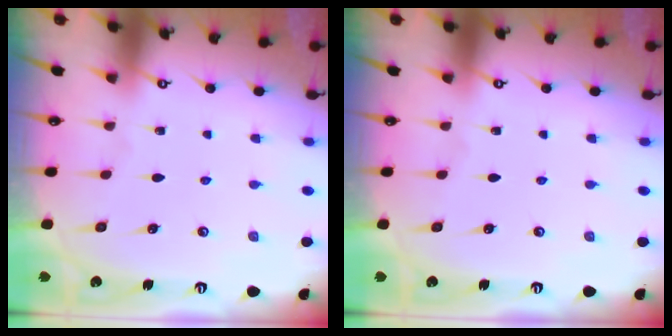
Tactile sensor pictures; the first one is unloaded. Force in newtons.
{"total": 0.0}